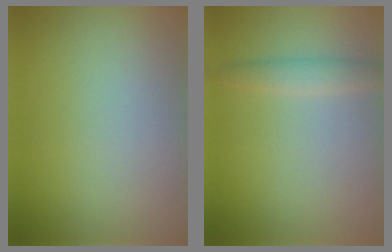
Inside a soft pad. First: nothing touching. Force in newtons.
{"total": 1.7, "press": 1.7, "slide": 0.1}